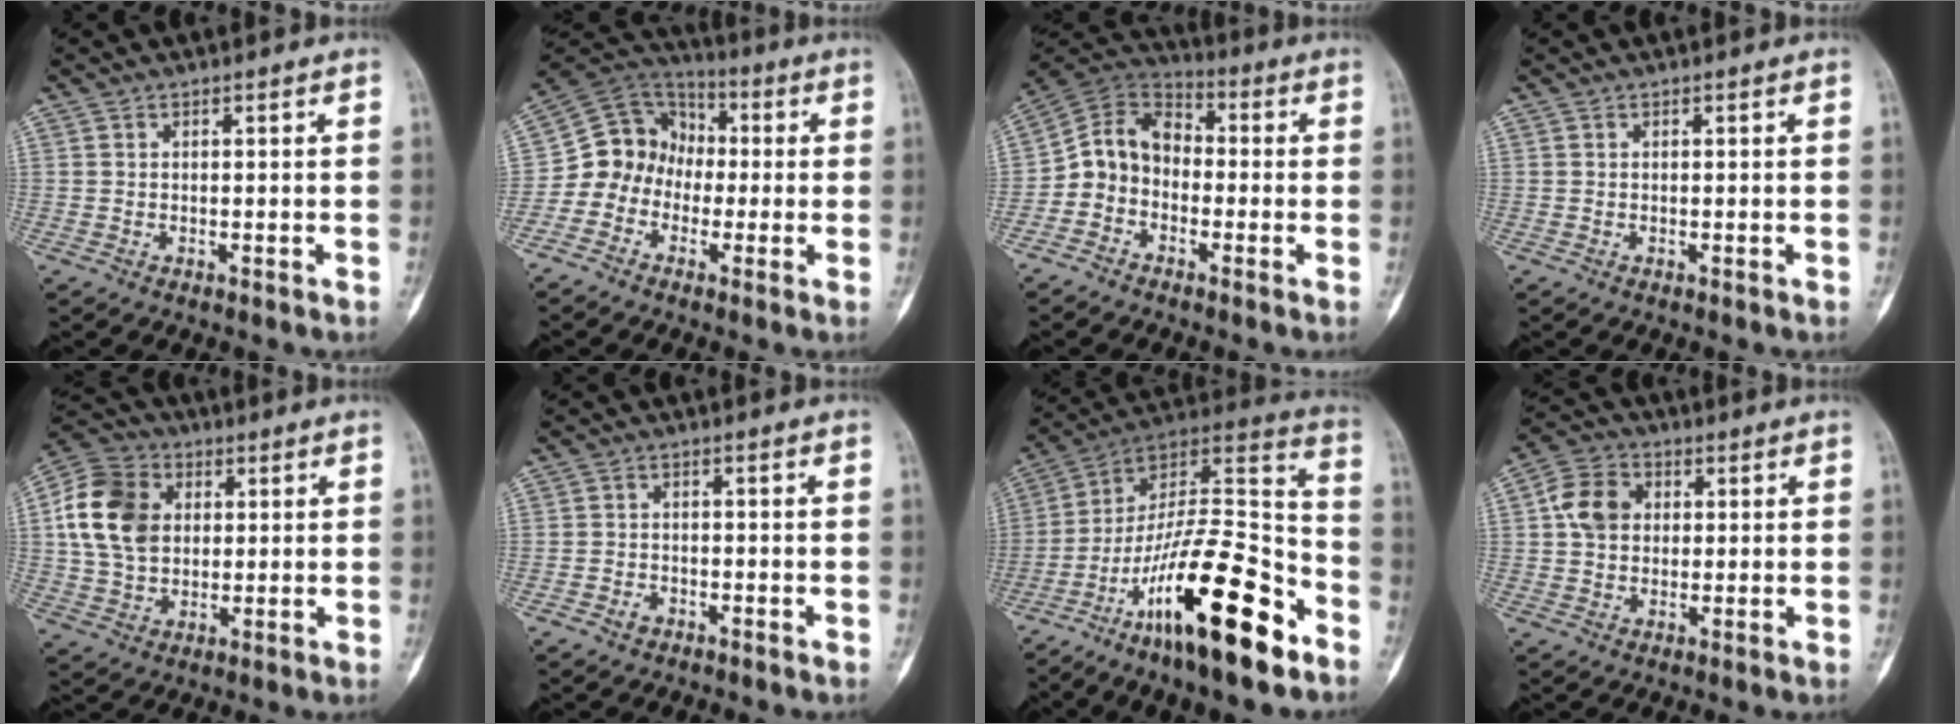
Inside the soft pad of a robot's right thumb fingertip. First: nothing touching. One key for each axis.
{"total": 10.9, "fx": -2.3, "fy": 9.9, "fz": 4.1, "tx": -0.039, "ty": 0.064, "tz": -0.058}
{"total": 9.8, "fx": -2.2, "fy": 7.9, "fz": 5.4, "tx": -0.084, "ty": 0.055, "tz": -0.061}
{"total": 0.0}
{"total": 14.5, "fx": 2.6, "fy": 11.1, "fz": 9.1, "tx": -0.154, "ty": 0.009, "tz": 0.043}
{"total": 2.3, "fx": -1.4, "fy": 1.6, "fz": 0.8, "tx": -0.011, "ty": 0.015, "tz": -0.023}
{"total": 26.7, "fx": -14.3, "fy": 7.2, "fz": 21.4, "tx": -0.360, "ty": 0.081, "tz": -0.240}
{"total": 7.8, "fx": 1.2, "fy": 6.2, "fz": 4.6, "tx": -0.067, "ty": 0.011, "tz": 0.015}